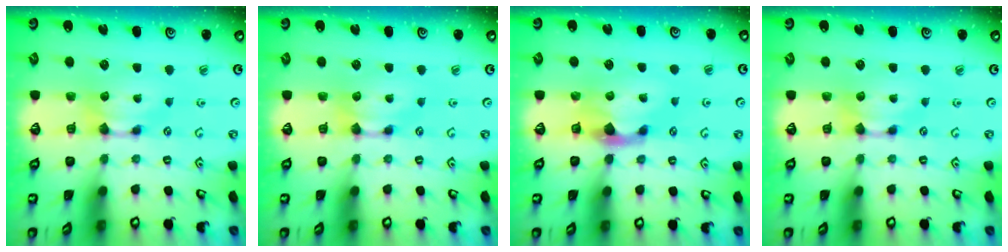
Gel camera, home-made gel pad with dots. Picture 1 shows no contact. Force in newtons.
{"total": 0.0}
{"total": 2.3, "press": 1.9, "slide": 1.2}
{"total": 0.0}